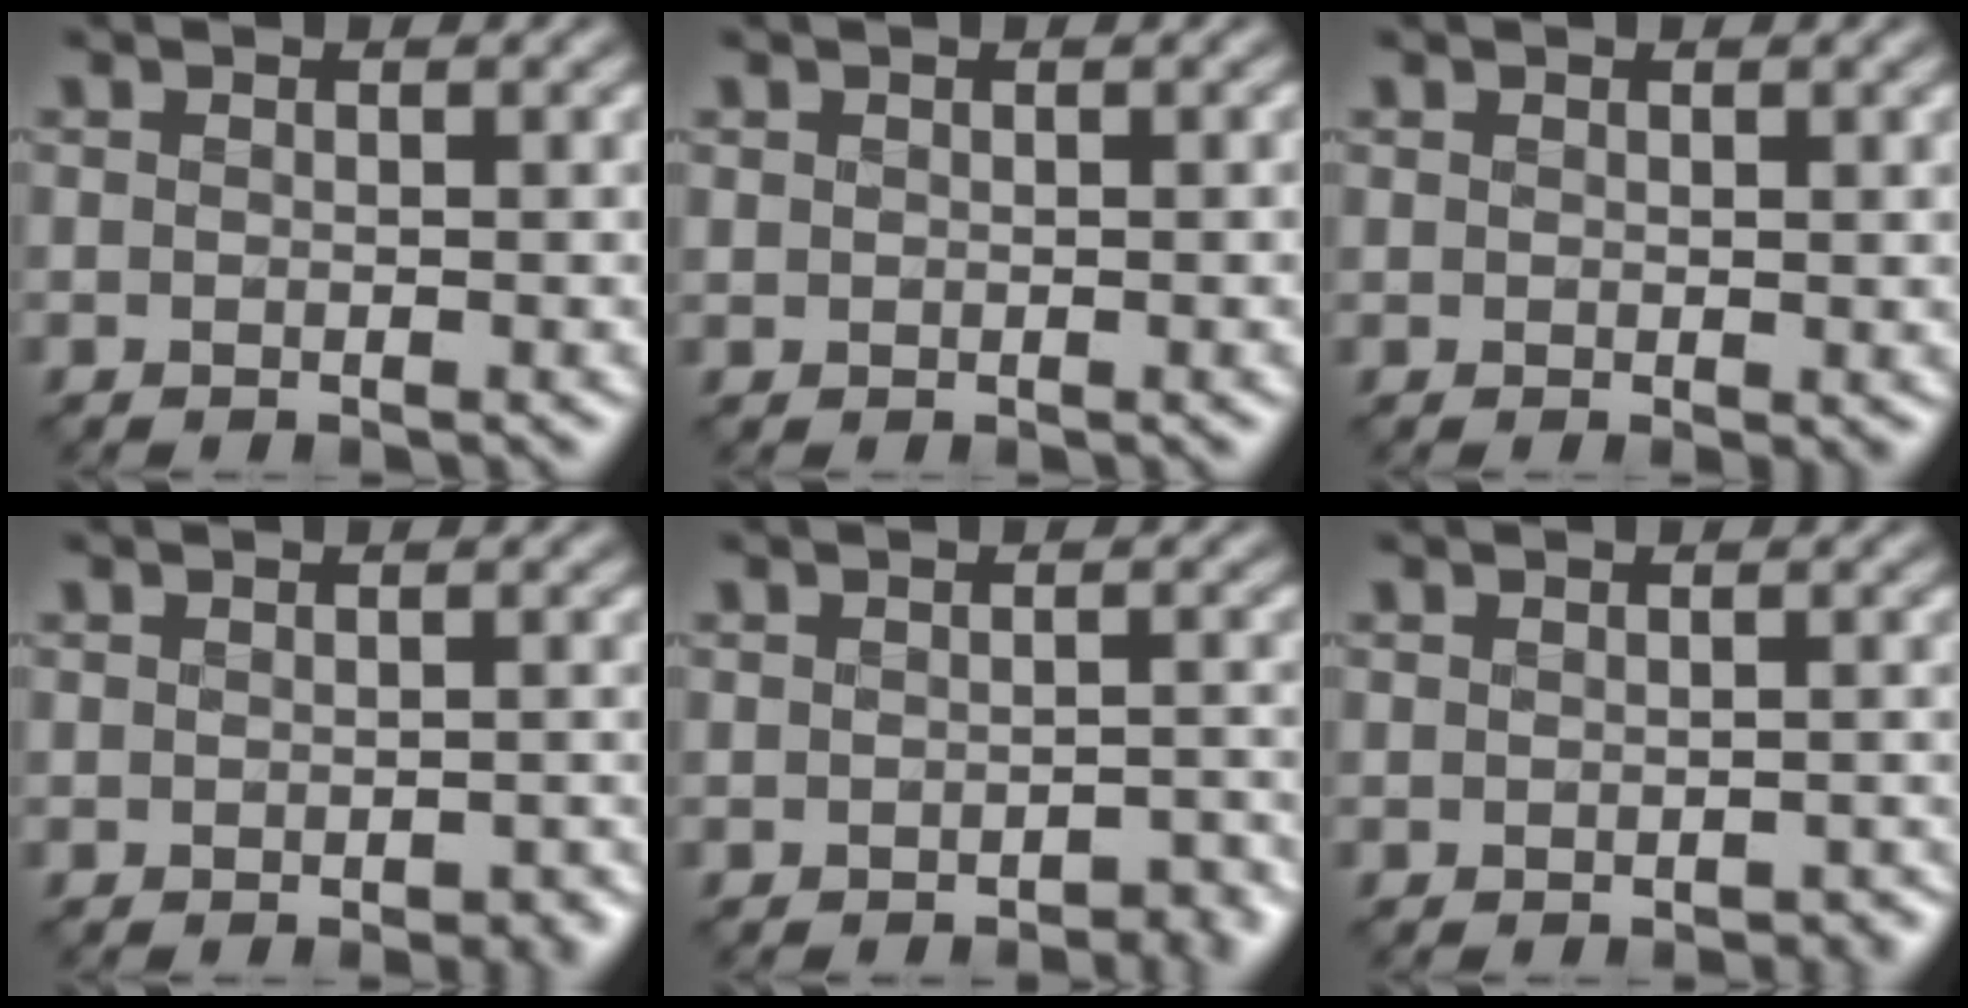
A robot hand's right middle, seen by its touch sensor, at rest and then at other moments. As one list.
[{"total": 0.6, "force": [0.3, 0.5, 0.2], "torque": [0.000, 0.003, 0.002]}, {"total": 0.8, "force": [0.3, 0.5, 0.5], "torque": [-0.003, 0.001, 0.003]}, {"total": 1.7, "force": [-0.5, 1.1, 1.1], "torque": [-0.012, -0.009, -0.003]}, {"total": 1.6, "force": [-1.1, 0.9, 0.8], "torque": [-0.007, 0.000, -0.013]}, {"total": 0.8, "force": [-0.4, 0.6, 0.2], "torque": [-0.002, -0.007, -0.006]}]